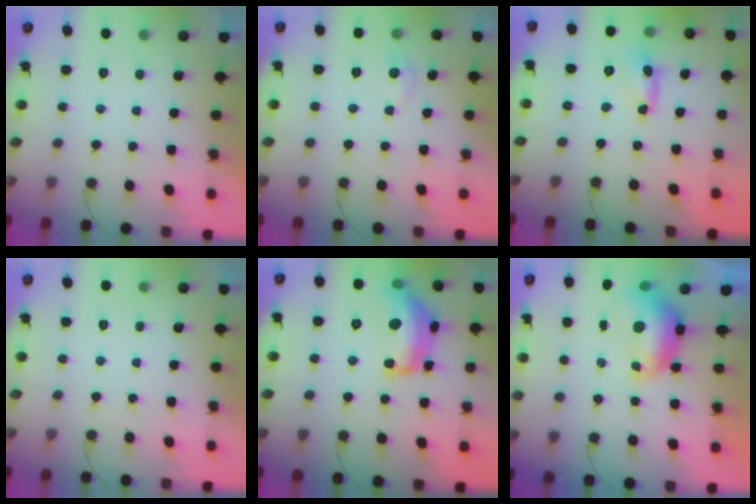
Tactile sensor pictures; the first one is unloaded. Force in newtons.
{"total": 4.0, "press": 4.0, "slide": 0.5}
{"total": 1.8, "press": 1.8, "slide": 0.2}
{"total": 0.0}
{"total": 15.8, "press": 15.7, "slide": 1.0}
{"total": 7.6, "press": 7.5, "slide": 0.9}